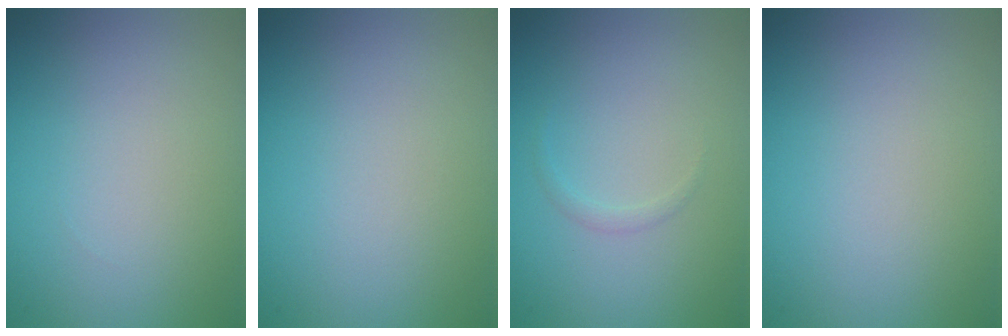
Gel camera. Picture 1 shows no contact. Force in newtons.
{"total": 0.0}
{"total": 0.6, "press": 0.6, "slide": 0.1}
{"total": 0.0}